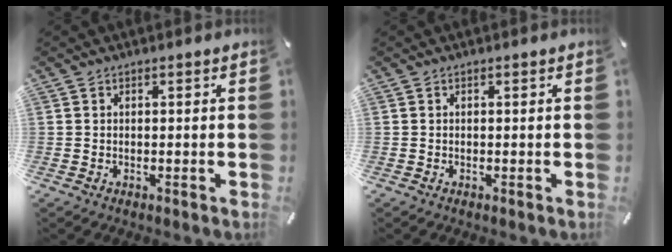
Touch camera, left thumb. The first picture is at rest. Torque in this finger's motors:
{"motor_torque": [0.00, 0.00, 0.00, 0.00, 0.00]}